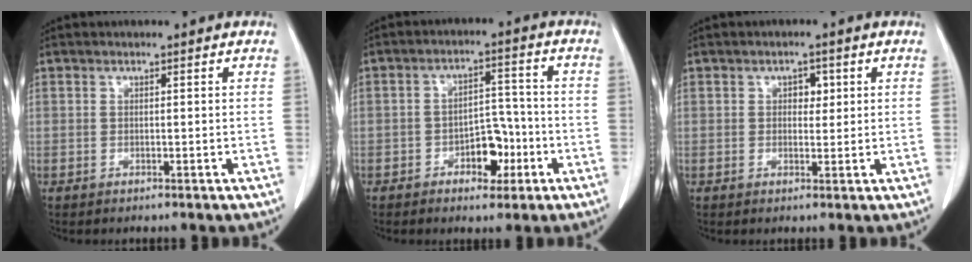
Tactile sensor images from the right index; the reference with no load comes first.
{"total": 6.3, "force": [-2.8, 3.5, 4.5], "torque": [-0.066, 0.016, -0.041]}
{"total": 2.2, "force": [0.6, 1.4, 1.5], "torque": [-0.020, 0.002, 0.007]}